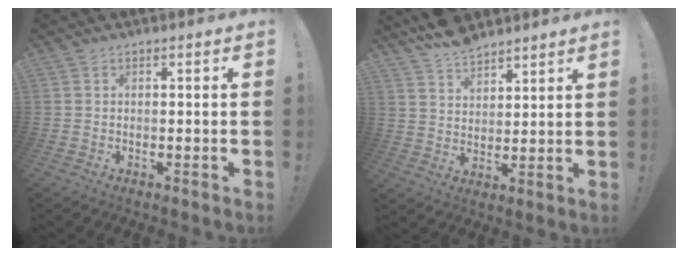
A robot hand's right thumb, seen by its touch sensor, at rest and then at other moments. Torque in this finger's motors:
{"motor_torque": [-1.71, 1.61, -1.31, 1.46, -0.05]}